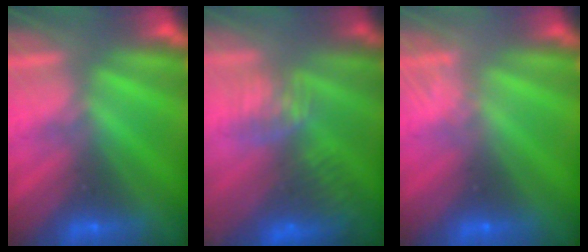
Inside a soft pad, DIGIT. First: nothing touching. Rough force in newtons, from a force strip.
{"total": 7.8}
{"total": 1.6}